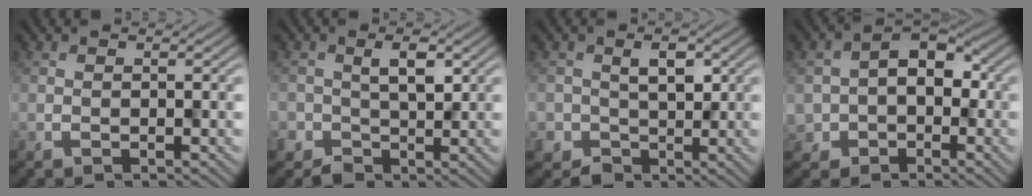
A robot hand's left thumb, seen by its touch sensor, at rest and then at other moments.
{"total": 2.4, "force": [-0.1, 2.1, 1.1], "torque": [-0.010, -0.003, 0.000]}
{"total": 3.7, "force": [-0.3, 3.4, 1.4], "torque": [-0.017, -0.003, -0.003]}
{"total": 6.3, "force": [-1.2, 5.2, 3.3], "torque": [-0.058, -0.007, -0.033]}